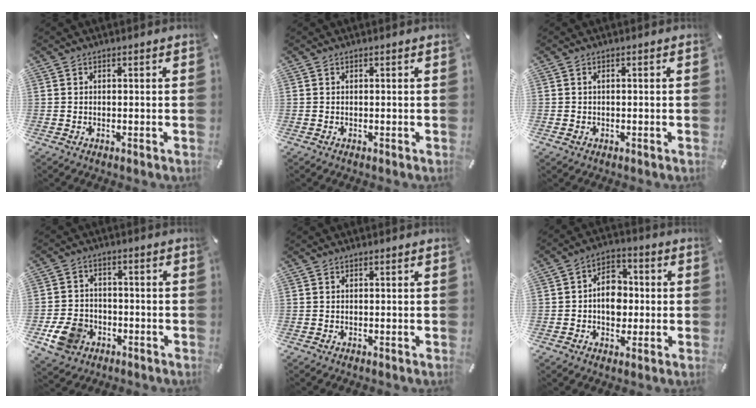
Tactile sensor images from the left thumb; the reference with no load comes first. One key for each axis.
{"total": 0.0}
{"total": 1.1, "fx": -0.1, "fy": 0.7, "fz": 0.8, "tx": -0.017, "ty": 0.004, "tz": -0.005}
{"total": 9.0, "fx": -3.7, "fy": 7.2, "fz": 4.0, "tx": -0.085, "ty": 0.023, "tz": -0.066}
{"total": 0.0}
{"total": 8.7, "fx": -0.7, "fy": 7.0, "fz": 5.1, "tx": -0.083, "ty": 0.014, "tz": -0.013}